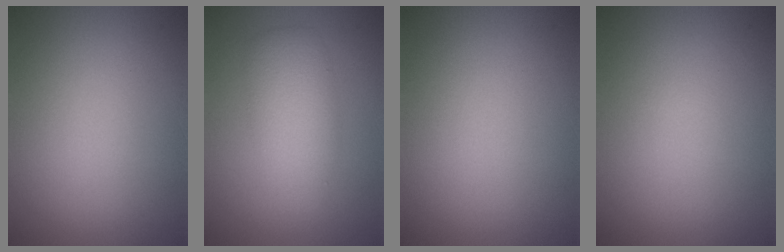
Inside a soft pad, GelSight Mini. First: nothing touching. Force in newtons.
{"total": 2.9, "press": 2.9, "slide": 0.2}
{"total": 0.0}
{"total": 0.0}